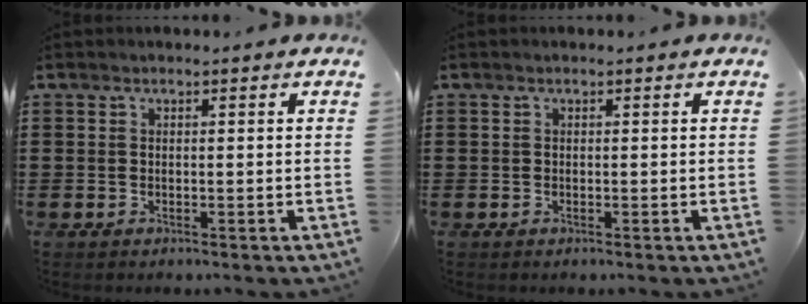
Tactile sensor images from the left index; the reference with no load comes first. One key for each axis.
{"total": 0.0}